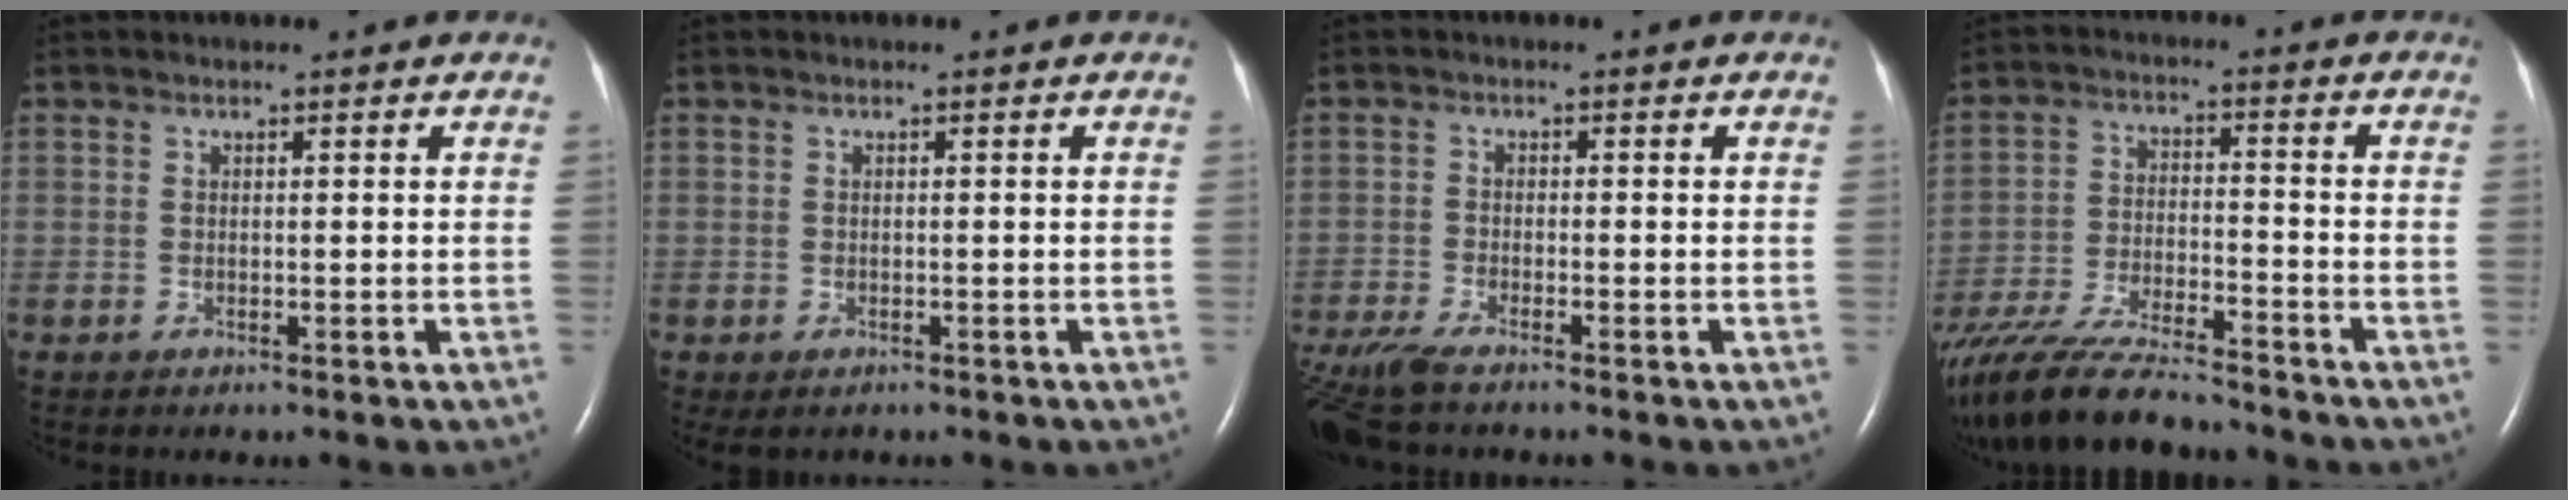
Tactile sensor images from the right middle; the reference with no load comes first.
{"total": 1.6, "force": [-1.1, 1.0, 0.7], "torque": [-0.013, -0.002, -0.010]}
{"total": 8.1, "force": [-6.5, 1.5, 4.6], "torque": [-0.098, -0.020, -0.122]}
{"total": 18.4, "force": [-15.9, 2.7, 8.8], "torque": [-0.189, -0.037, -0.275]}